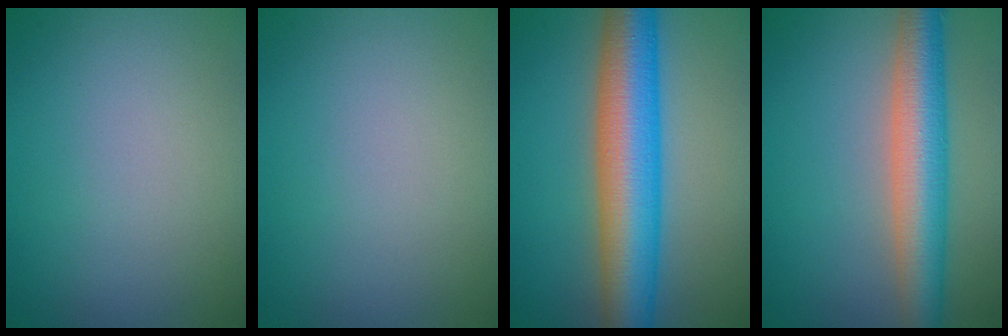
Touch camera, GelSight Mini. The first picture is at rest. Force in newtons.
{"total": 0.0}
{"total": 9.8, "press": 9.8, "slide": 0.1}
{"total": 6.9, "press": 6.9, "slide": 0.4}